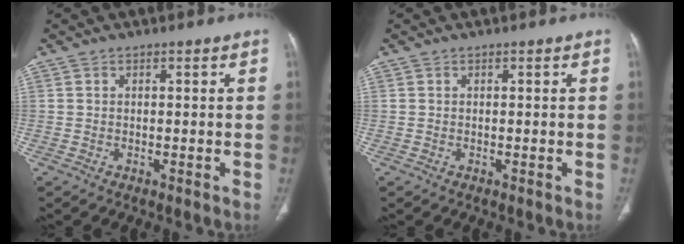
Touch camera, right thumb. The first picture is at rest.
{"total": 0.0}